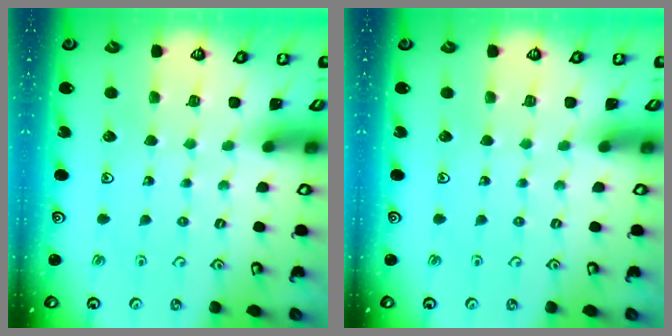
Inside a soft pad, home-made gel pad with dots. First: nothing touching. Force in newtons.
{"total": 0.0}